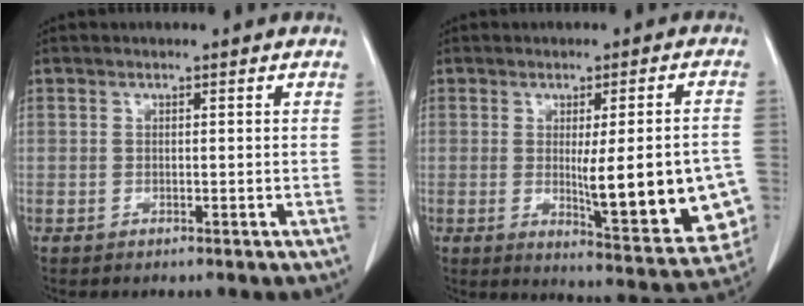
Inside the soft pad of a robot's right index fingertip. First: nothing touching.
{"total": 15.9, "force": [-2.5, 3.1, 15.4], "torque": [-0.149, -0.006, -0.014]}